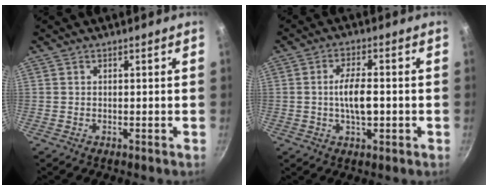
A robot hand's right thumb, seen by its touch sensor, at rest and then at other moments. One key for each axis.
{"total": 6.9, "fx": -0.8, "fy": 3.0, "fz": 6.1, "tx": -0.104, "ty": 0.011, "tz": -0.013}